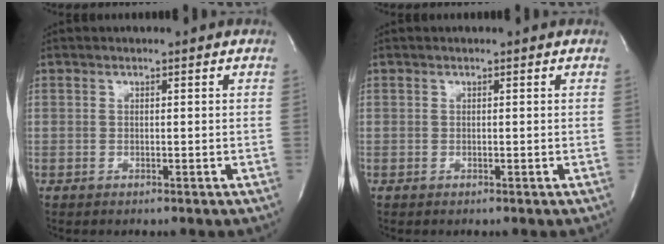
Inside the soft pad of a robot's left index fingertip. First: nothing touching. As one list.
[{"total": 0.8, "force": [-0.8, -0.1, -0.1], "torque": [0.005, -0.011, -0.015]}]